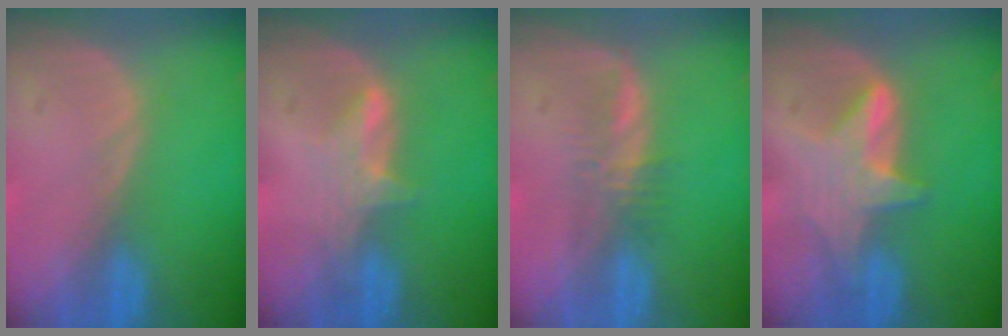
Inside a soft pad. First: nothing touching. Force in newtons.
{"total": 2.9, "press": 2.9, "slide": 0.4}
{"total": 2.8, "press": 2.7, "slide": 0.5}
{"total": 5.6, "press": 5.6, "slide": 0.4}